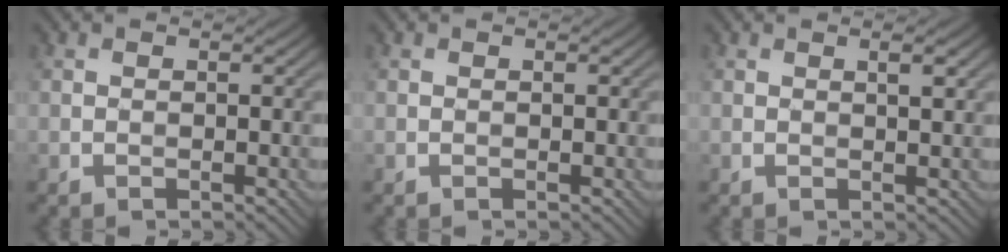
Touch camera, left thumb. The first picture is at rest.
{"total": 0.0}
{"total": 1.5, "force": [0.7, 0.2, 1.3], "torque": [-0.021, 0.001, 0.012]}